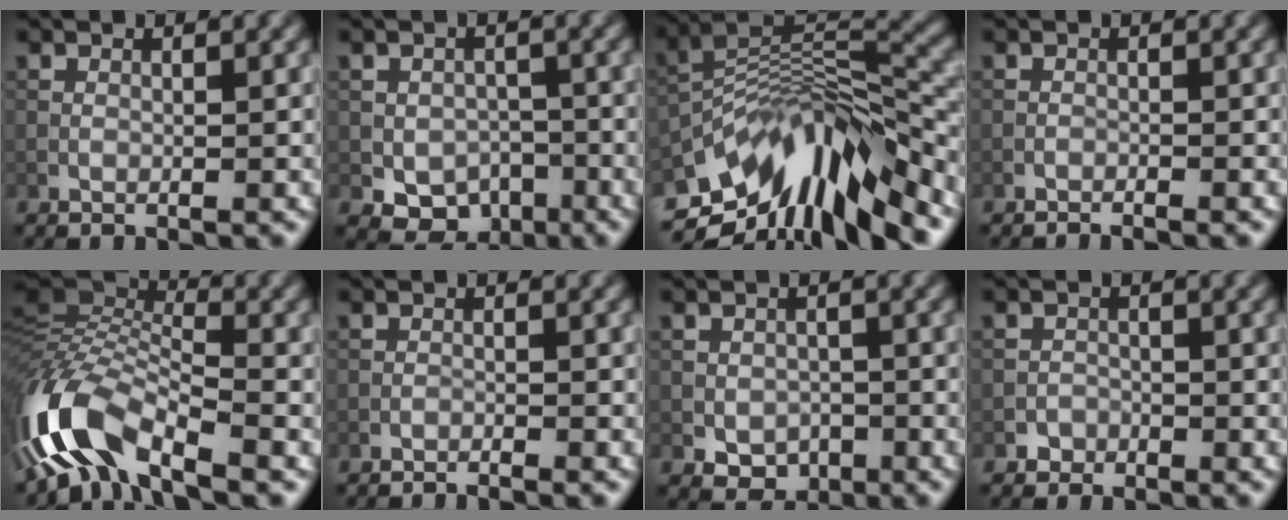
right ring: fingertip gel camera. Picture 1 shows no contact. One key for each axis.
{"total": 4.8, "fx": -2.0, "fy": 3.7, "fz": 2.4, "tx": -0.031, "ty": -0.009, "tz": -0.032}
{"total": 12.6, "fx": -7.7, "fy": 4.4, "fz": 9.0, "tx": -0.161, "ty": 0.014, "tz": -0.132}
{"total": 0.9, "fx": -0.9, "fy": -0.1, "fz": 0.2, "tx": -0.008, "ty": 0.003, "tz": -0.019}
{"total": 10.6, "fx": -5.9, "fy": 3.9, "fz": 7.8, "tx": -0.150, "ty": 0.009, "tz": -0.130}
{"total": 1.2, "fx": -1.2, "fy": -0.1, "fz": 0.3, "tx": -0.014, "ty": 0.003, "tz": -0.025}
{"total": 2.8, "fx": -1.0, "fy": 2.2, "fz": 1.4, "tx": -0.022, "ty": -0.006, "tz": -0.017}
{"total": 1.4, "fx": -1.1, "fy": 0.9, "fz": -0.2, "tx": 0.009, "ty": 0.010, "tz": -0.017}